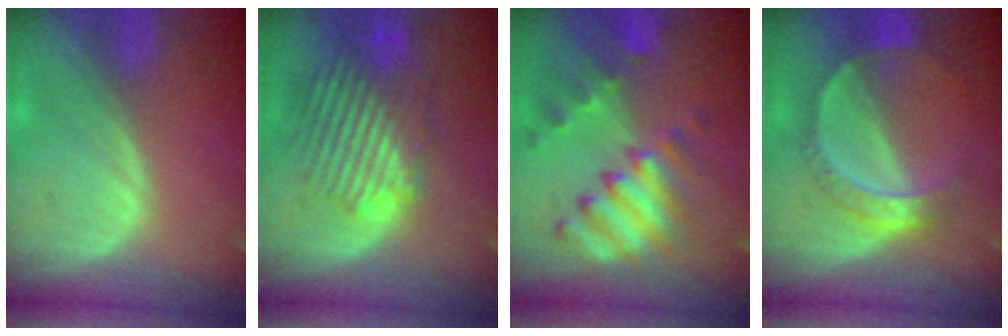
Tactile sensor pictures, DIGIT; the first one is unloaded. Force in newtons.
{"total": 10.0, "press": 9.1, "slide": 4.0}
{"total": 10.2, "press": 8.9, "slide": 5.0}
{"total": 7.2, "press": 6.3, "slide": 3.5}